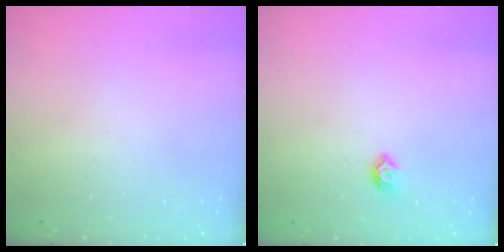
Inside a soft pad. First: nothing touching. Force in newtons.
{"total": 5.5, "press": 5.4, "slide": 1.2}